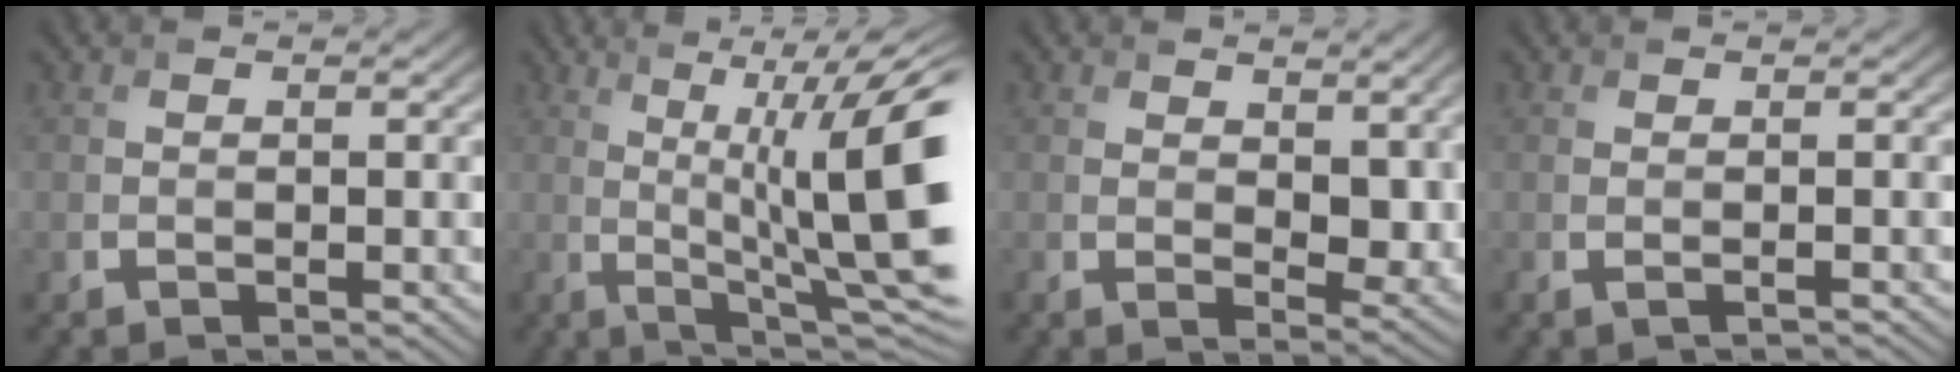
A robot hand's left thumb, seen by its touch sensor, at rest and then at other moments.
{"total": 15.6, "force": [0.9, 3.4, 15.2], "torque": [-0.206, 0.015, 0.031]}
{"total": 6.2, "force": [2.1, 3.2, 4.9], "torque": [-0.078, -0.012, 0.042]}
{"total": 0.7, "force": [0.0, -0.1, 0.7], "torque": [-0.008, 0.005, -0.004]}